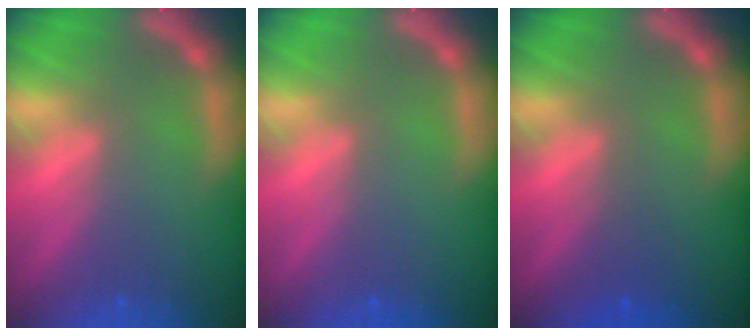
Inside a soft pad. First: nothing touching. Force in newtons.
{"total": 0.0}
{"total": 1.5}